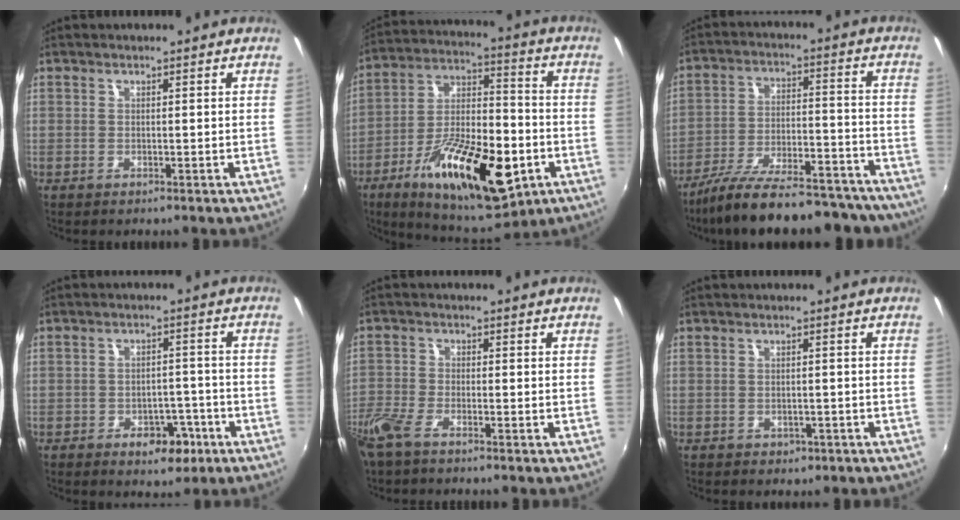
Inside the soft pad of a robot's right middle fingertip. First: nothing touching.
{"total": 23.9, "force": [-10.2, 9.2, 19.6], "torque": [-0.338, -0.022, -0.152]}
{"total": 25.4, "force": [-21.7, 6.5, 11.6], "torque": [-0.200, -0.021, -0.296]}
{"total": 5.7, "force": [-3.3, 3.3, 3.2], "torque": [-0.051, 0.010, -0.033]}
{"total": 6.0, "force": [-4.6, 1.8, 3.5], "torque": [-0.094, -0.016, -0.099]}
{"total": 2.2, "force": [-1.3, 1.5, 0.9], "torque": [-0.018, -0.007, -0.011]}